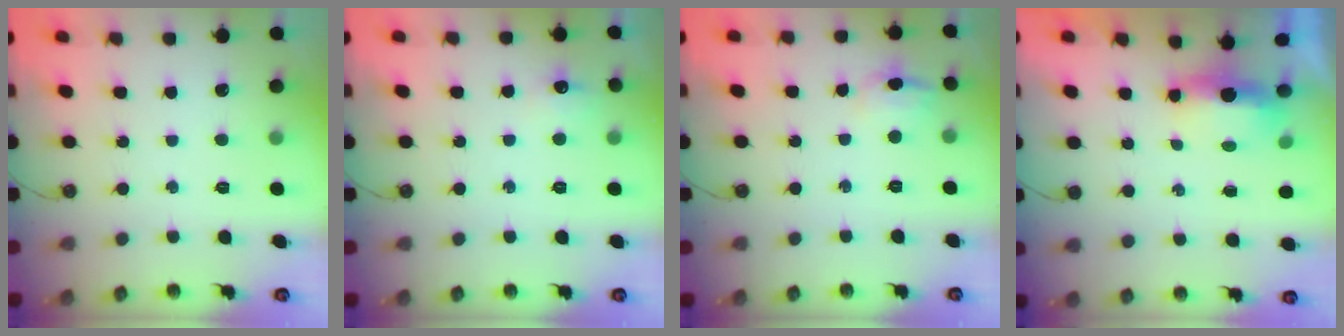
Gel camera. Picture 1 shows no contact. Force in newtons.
{"total": 6.1, "press": 6.0, "slide": 0.9}
{"total": 6.7, "press": 6.4, "slide": 2.0}
{"total": 5.2, "press": 5.0, "slide": 1.4}